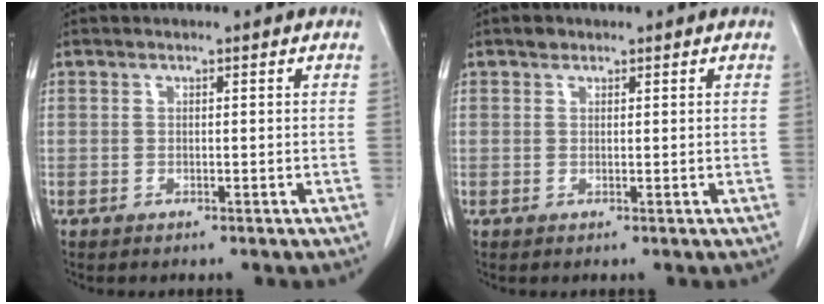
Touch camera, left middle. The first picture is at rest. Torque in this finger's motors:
{"motor_torque": [0.05, -0.04, -0.01, 0.00]}